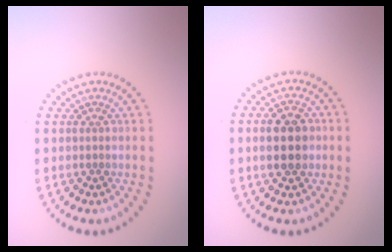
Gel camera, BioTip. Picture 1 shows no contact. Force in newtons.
{"total": 4.6, "press": 4.6, "slide": 0.2}